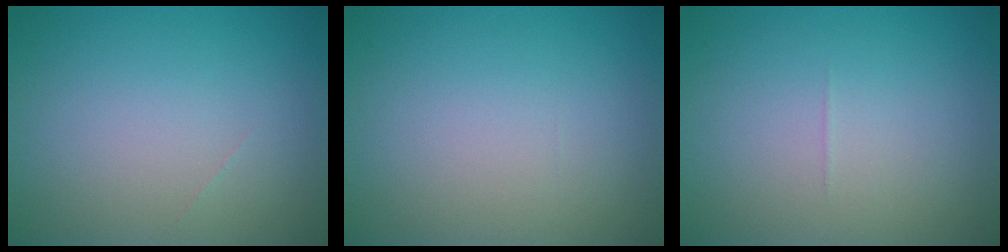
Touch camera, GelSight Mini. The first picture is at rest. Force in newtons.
{"total": 0.0}
{"total": 0.0}